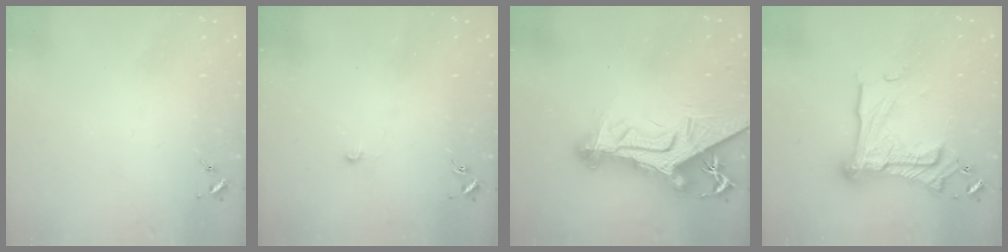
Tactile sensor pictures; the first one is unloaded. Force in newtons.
{"total": 5.9, "press": 5.9, "slide": 0.4}
{"total": 17.4, "press": 17.3, "slide": 1.8}
{"total": 20.9, "press": 20.8, "slide": 2.0}